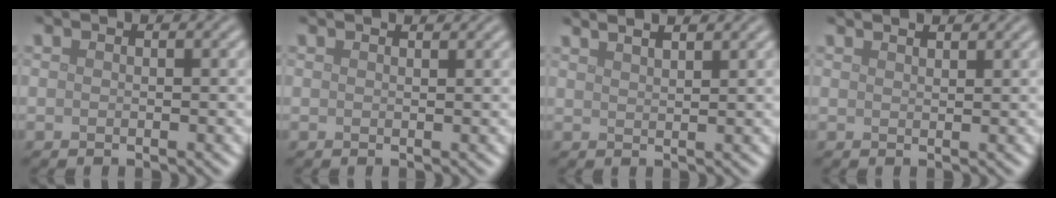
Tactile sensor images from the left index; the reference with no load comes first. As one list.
[{"total": 1.3, "force": [1.2, 0.2, 0.4], "torque": [-0.008, -0.002, 0.011]}, {"total": 4.2, "force": [3.1, 1.6, 2.4], "torque": [-0.010, 0.033, 0.010]}, {"total": 2.2, "force": [1.9, 0.6, 0.9], "torque": [-0.001, 0.003, 0.010]}]